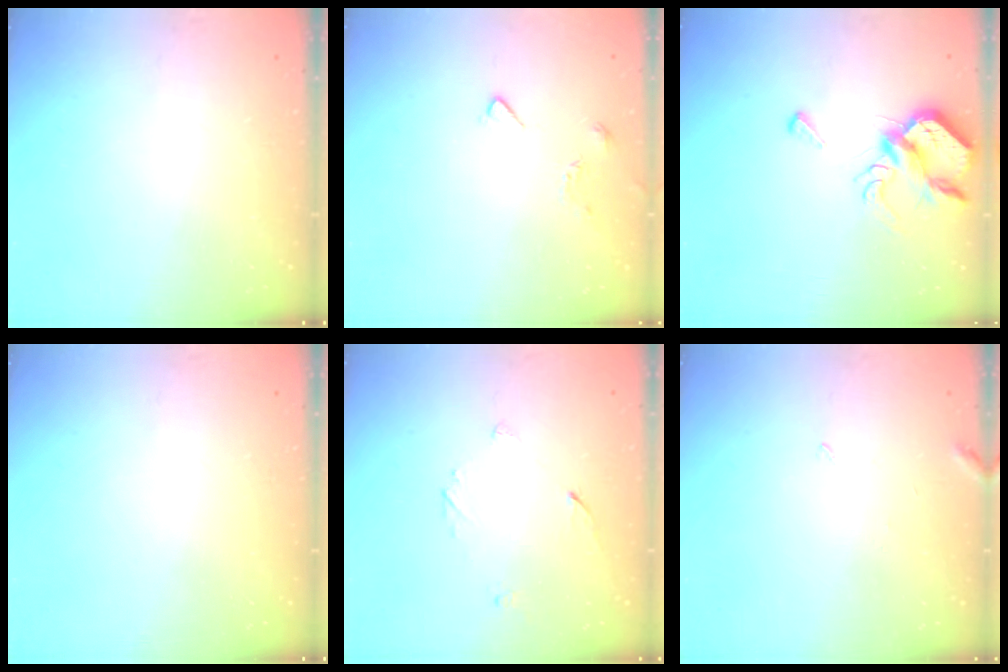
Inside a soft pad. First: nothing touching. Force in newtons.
{"total": 3.8, "press": 3.7, "slide": 0.8}
{"total": 7.2, "press": 7.1, "slide": 1.1}
{"total": 0.0}
{"total": 3.1, "press": 3.1, "slide": 0.4}
{"total": 3.0, "press": 3.0, "slide": 0.2}